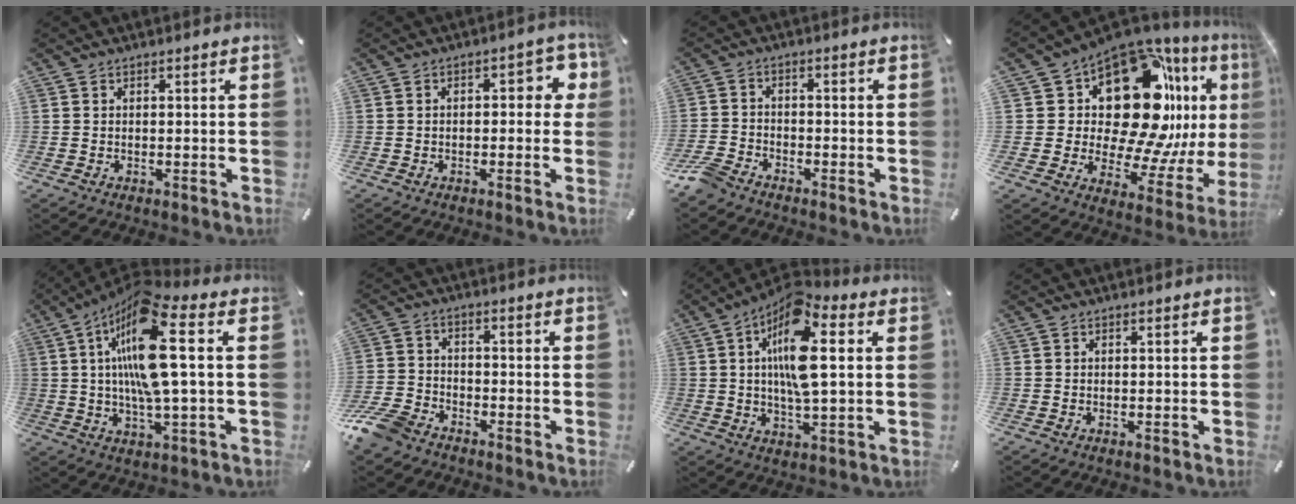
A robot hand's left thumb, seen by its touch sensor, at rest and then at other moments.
{"total": 5.7, "force": [0.4, 3.0, 4.9], "torque": [-0.063, 0.004, -0.002]}
{"total": 5.0, "force": [-4.1, 2.1, 1.8], "torque": [-0.057, 0.011, -0.085]}
{"total": 25.1, "force": [8.2, 14.7, 18.6], "torque": [-0.295, -0.086, 0.151]}
{"total": 17.9, "force": [3.5, 3.8, 17.2], "torque": [-0.362, -0.008, 0.042]}
{"total": 8.9, "force": [-6.7, 4.6, 3.6], "torque": [-0.083, 0.030, -0.132]}
{"total": 15.3, "force": [3.2, 5.8, 13.7], "torque": [-0.261, -0.006, 0.052]}
{"total": 0.0}